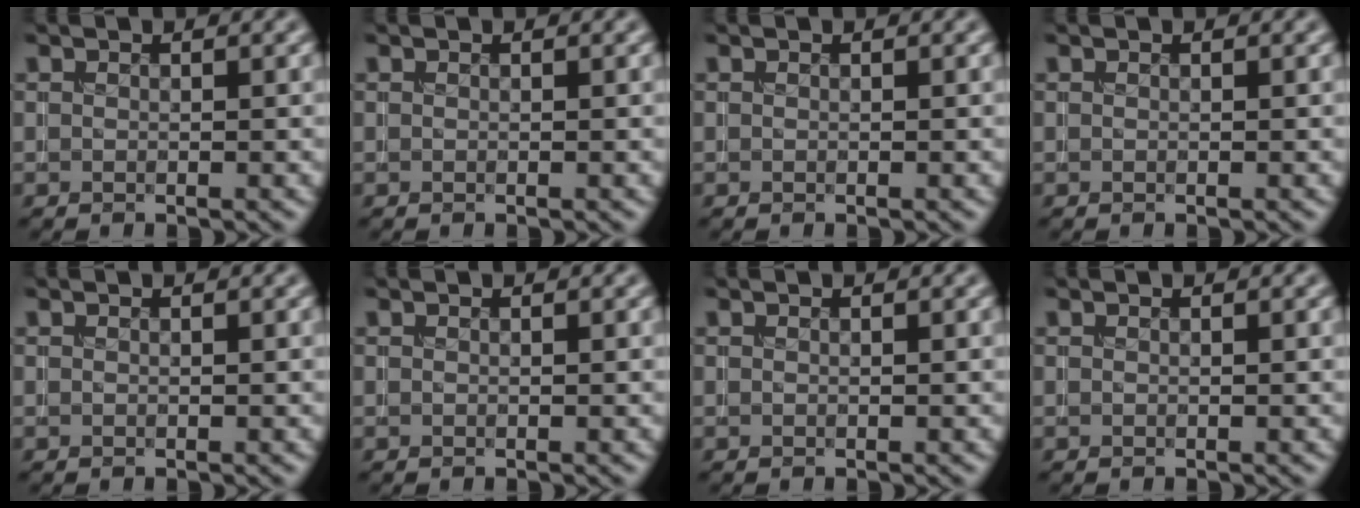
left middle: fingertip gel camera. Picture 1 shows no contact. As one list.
[{"total": 0.0}, {"total": 0.0}, {"total": 0.0}, {"total": 0.0}, {"total": 0.0}, {"total": 0.0}, {"total": 0.0}]